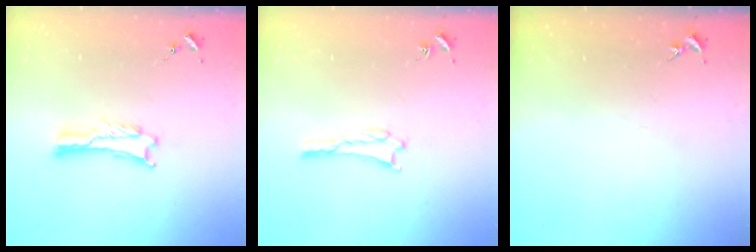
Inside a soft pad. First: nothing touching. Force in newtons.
{"total": 0.9, "press": 0.8, "slide": 0.1}
{"total": 0.0}